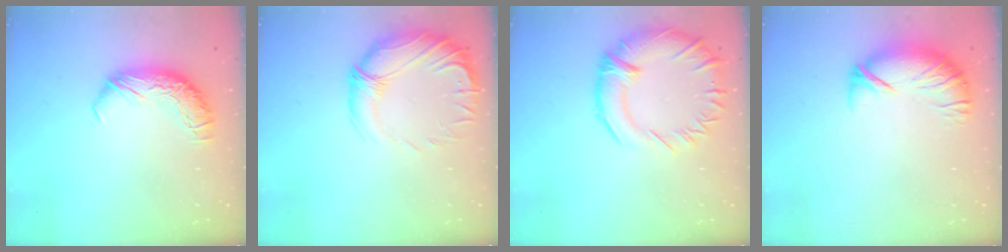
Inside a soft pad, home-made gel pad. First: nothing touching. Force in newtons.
{"total": 2.9, "press": 0.9, "slide": 2.8}
{"total": 8.5, "press": 7.8, "slide": 3.4}
{"total": 4.2, "press": 3.5, "slide": 2.2}